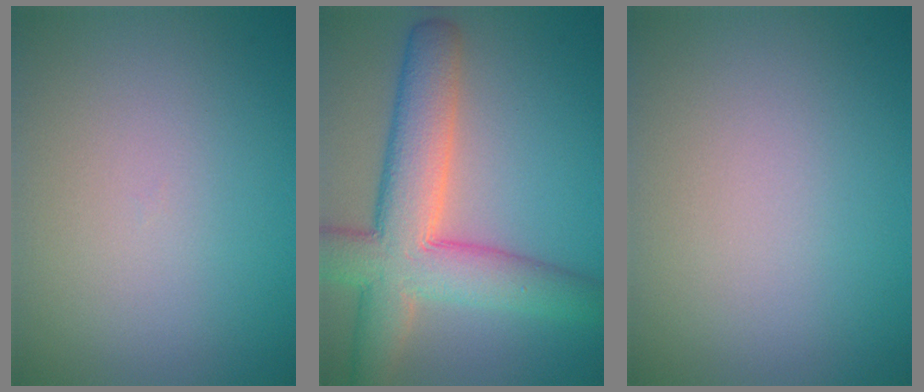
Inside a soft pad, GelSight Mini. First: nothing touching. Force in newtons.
{"total": 9.1, "press": 9.0, "slide": 0.7}
{"total": 0.0}